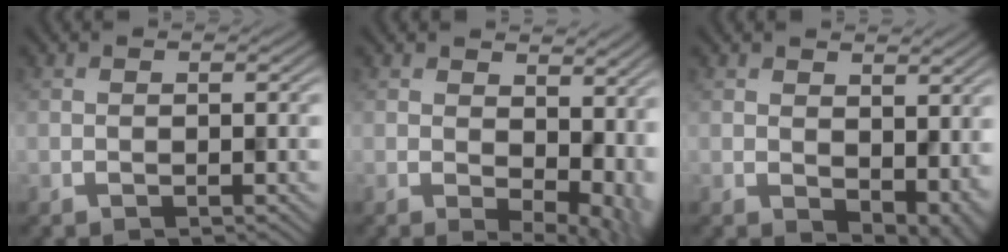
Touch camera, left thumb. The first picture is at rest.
{"total": 8.5, "force": [-0.4, 5.2, 6.8], "torque": [-0.084, -0.029, 0.018]}
{"total": 4.8, "force": [-0.6, 3.1, 3.5], "torque": [-0.053, -0.028, 0.012]}